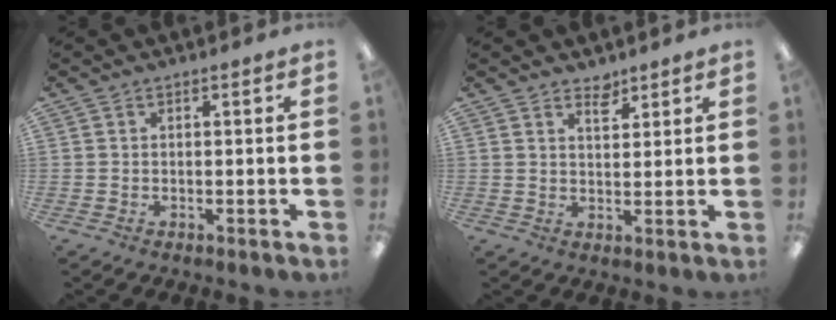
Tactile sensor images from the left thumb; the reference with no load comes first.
{"total": 3.4, "force": [2.9, 1.3, 1.0], "torque": [-0.002, -0.021, 0.049]}